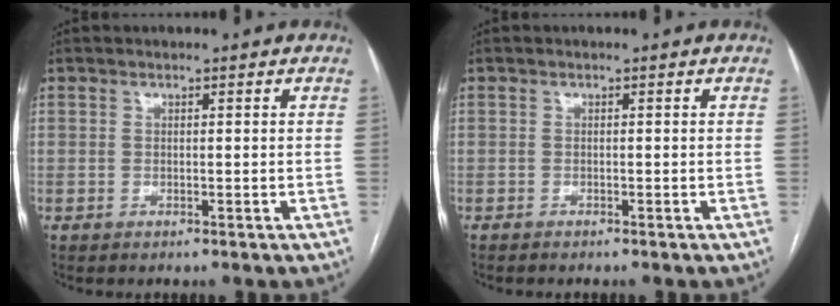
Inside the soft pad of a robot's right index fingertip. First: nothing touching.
{"total": 0.8, "force": [-0.8, 0.1, 0.3], "torque": [-0.008, -0.002, -0.012]}